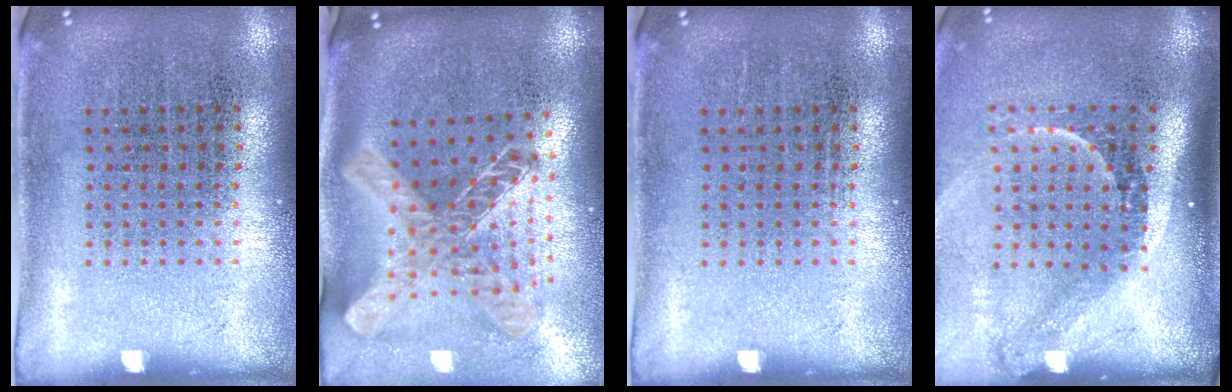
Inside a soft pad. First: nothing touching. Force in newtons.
{"total": 2.1, "press": 1.7, "slide": 1.2}
{"total": 0.0}
{"total": 2.2, "press": 1.4, "slide": 1.7}